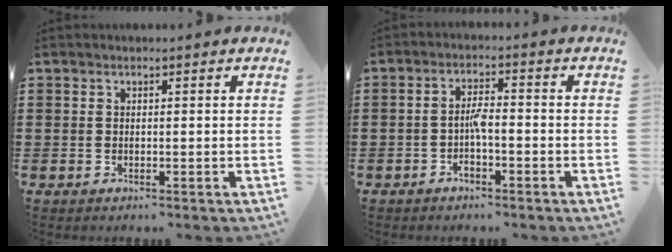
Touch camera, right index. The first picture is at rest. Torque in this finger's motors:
{"motor_torque": [1.64, 0.50, 0.45, 0.10]}